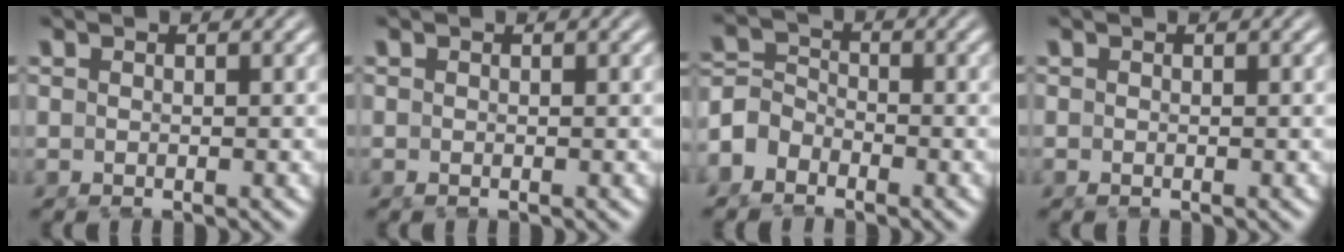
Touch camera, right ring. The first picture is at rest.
{"total": 0.0}
{"total": 4.2, "force": [-1.7, 3.6, 1.6], "torque": [-0.040, -0.017, -0.029]}
{"total": 0.0}